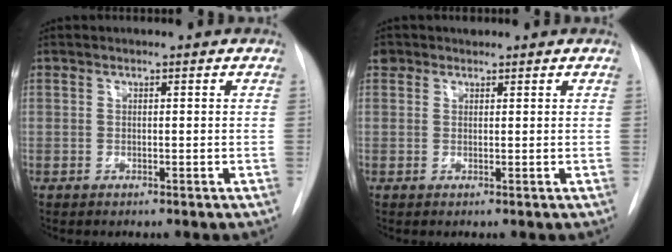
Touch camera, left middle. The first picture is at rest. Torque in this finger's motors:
{"motor_torque": [0.06, -0.03, -0.05, -0.01]}